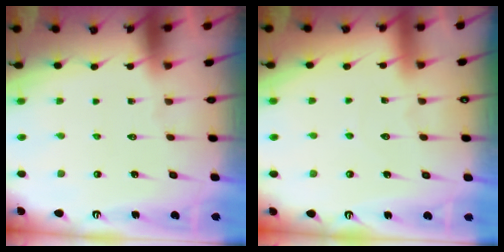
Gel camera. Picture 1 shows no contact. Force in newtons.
{"total": 3.2, "press": 3.2, "slide": 0.3}